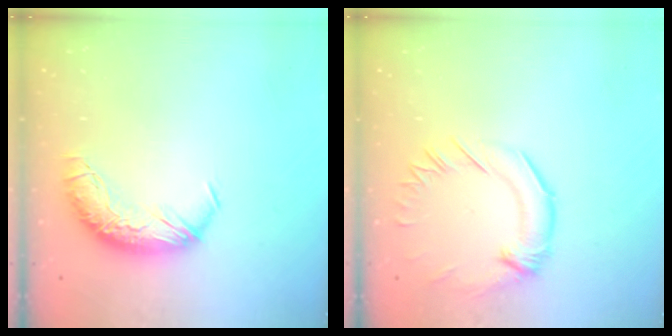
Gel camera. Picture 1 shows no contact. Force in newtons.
{"total": 1.1, "press": 0.3, "slide": 1.0}